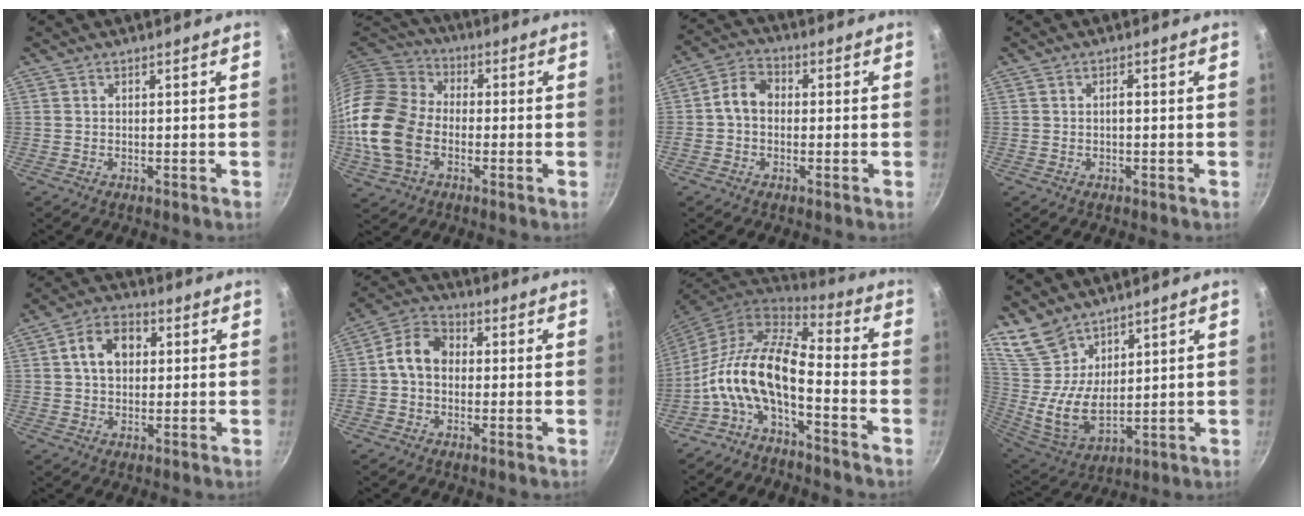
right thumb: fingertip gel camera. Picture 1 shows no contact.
{"total": 19.0, "force": [-3.3, 13.6, 12.8], "torque": [-0.246, 0.028, -0.074]}
{"total": 6.3, "force": [-0.2, 5.0, 3.8], "torque": [-0.047, 0.021, -0.019]}
{"total": 1.0, "force": [-0.2, 0.4, 0.9], "torque": [-0.020, 0.007, -0.004]}
{"total": 8.6, "force": [1.8, 6.3, 5.6], "torque": [-0.068, 0.014, 0.019]}
{"total": 8.4, "force": [0.0, 6.7, 5.1], "torque": [-0.065, 0.024, -0.022]}
{"total": 14.1, "force": [-4.5, 6.2, 11.8], "torque": [-0.234, 0.052, -0.102]}
{"total": 11.7, "force": [8.2, 6.1, 5.6], "torque": [-0.090, -0.053, 0.179]}